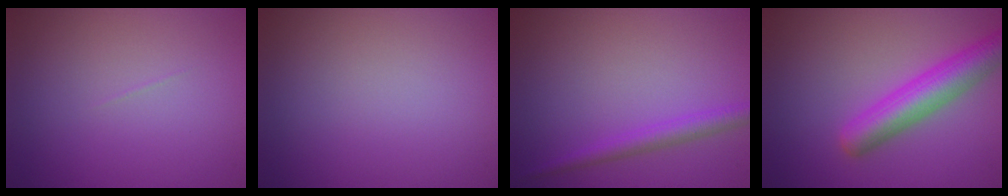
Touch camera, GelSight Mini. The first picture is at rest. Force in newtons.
{"total": 0.0}
{"total": 2.1, "press": 2.1, "slide": 0.1}
{"total": 5.1, "press": 5.1, "slide": 0.3}